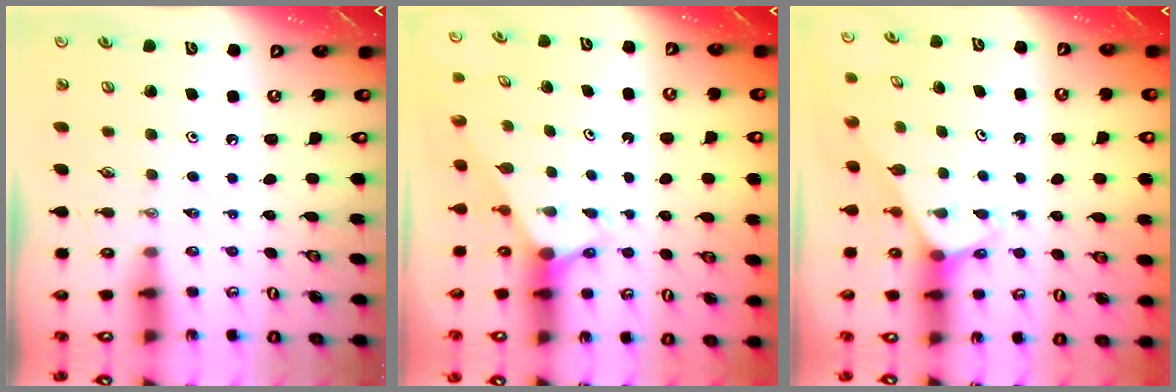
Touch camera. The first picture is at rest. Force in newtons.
{"total": 2.8, "press": 2.8, "slide": 0.0}
{"total": 2.6, "press": 2.6, "slide": 0.1}